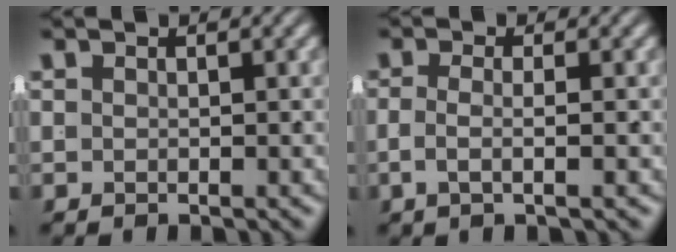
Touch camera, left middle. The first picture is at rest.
{"total": 2.0, "force": [-0.7, -0.3, 1.9], "torque": [-0.038, -0.011, -0.007]}